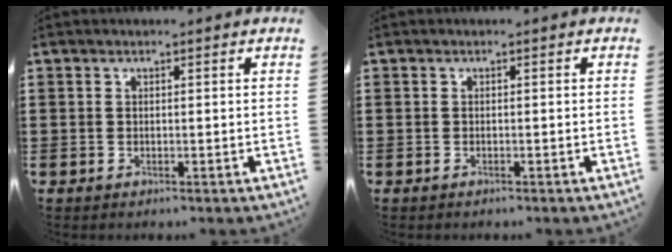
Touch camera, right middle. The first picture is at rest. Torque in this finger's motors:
{"motor_torque": [-0.15, -0.14, -0.04, 0.00]}